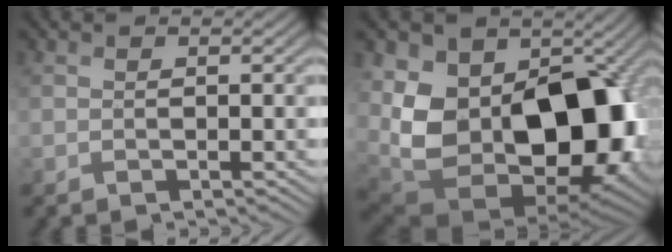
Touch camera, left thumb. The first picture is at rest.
{"total": 18.8, "force": [0.8, 12.9, 13.7], "torque": [-0.272, -0.043, 0.041]}